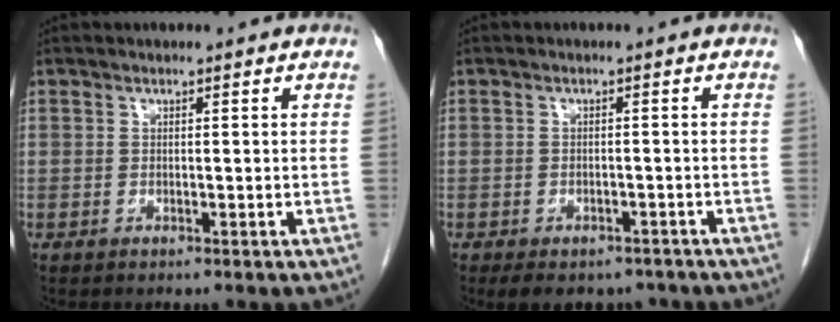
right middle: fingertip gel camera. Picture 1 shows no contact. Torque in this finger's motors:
{"motor_torque": [0.14, -0.11, 0.02, 0.01]}